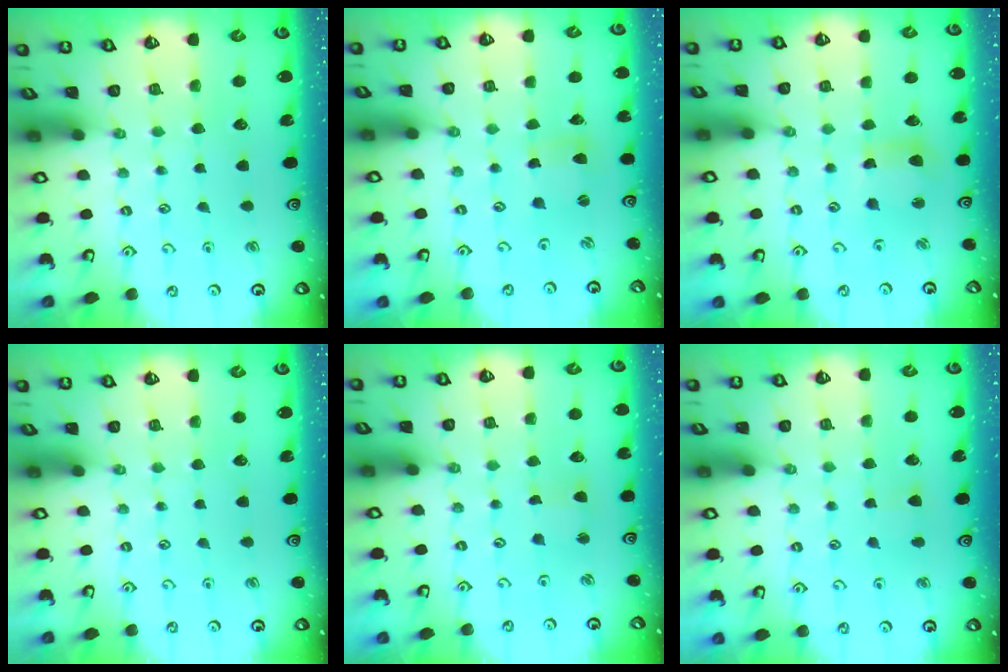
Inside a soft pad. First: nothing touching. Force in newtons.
{"total": 1.5, "press": 1.4, "slide": 0.2}
{"total": 6.2, "press": 6.1, "slide": 0.8}
{"total": 0.0}
{"total": 2.1, "press": 2.1, "slide": 0.4}
{"total": 3.5, "press": 3.5, "slide": 0.6}